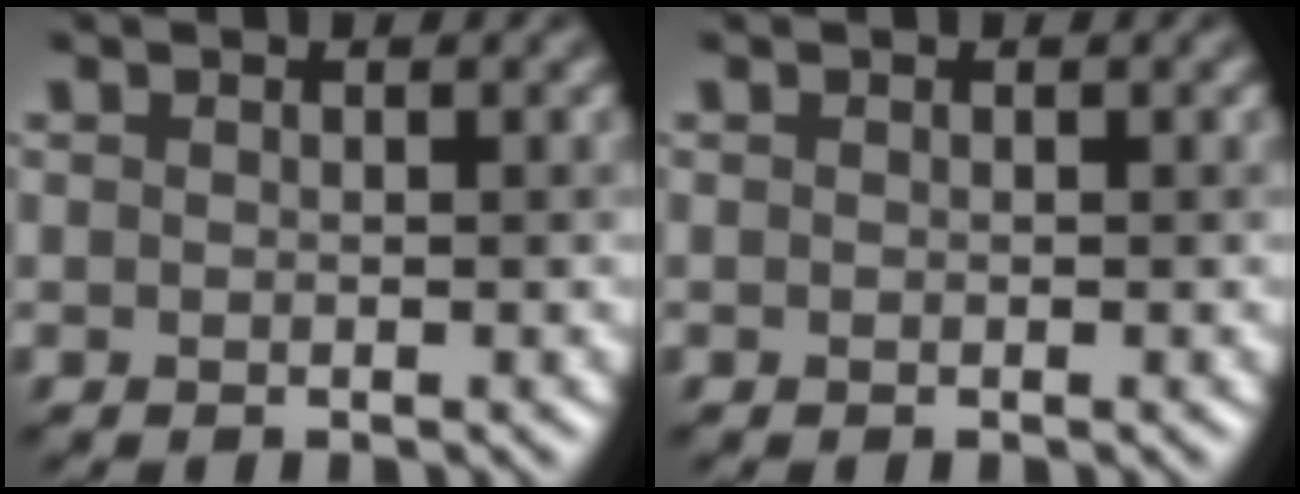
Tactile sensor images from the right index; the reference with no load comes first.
{"total": 0.0}